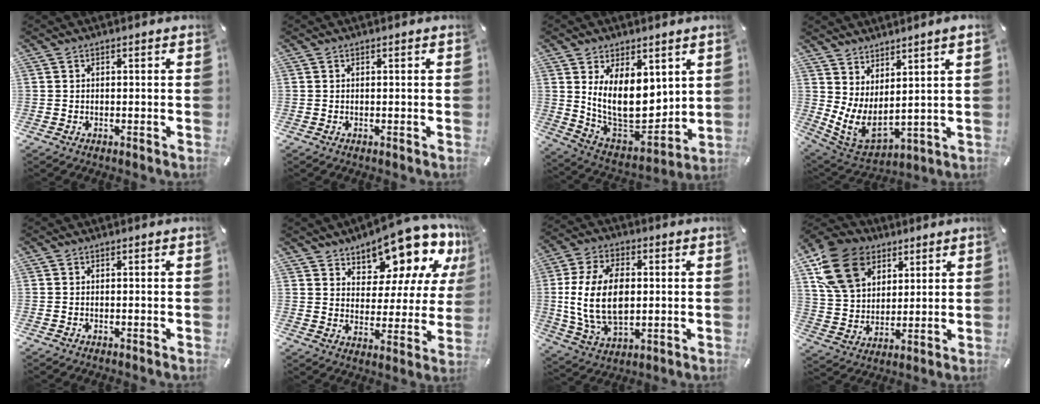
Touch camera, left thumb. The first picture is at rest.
{"total": 0.0}
{"total": 16.5, "force": [4.4, 10.6, 11.9], "torque": [-0.211, -0.052, 0.085]}
{"total": 5.7, "force": [2.4, 3.0, 4.2], "torque": [-0.090, -0.044, 0.053]}
{"total": 0.0}
{"total": 14.3, "force": [12.1, 6.1, 4.4], "torque": [-0.064, -0.110, 0.210]}
{"total": 15.9, "force": [0.9, 10.4, 12.0], "torque": [-0.261, 0.006, 0.017]}
{"total": 16.1, "force": [7.6, 11.7, 8.0], "torque": [-0.179, -0.020, 0.146]}